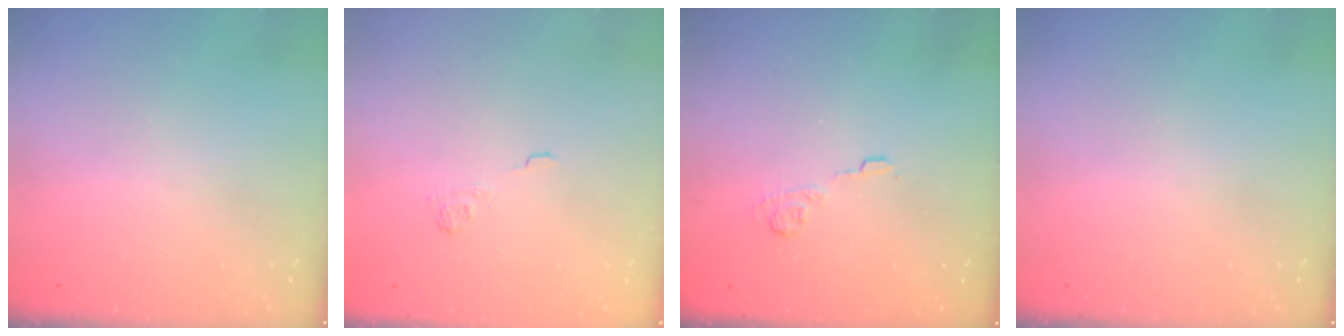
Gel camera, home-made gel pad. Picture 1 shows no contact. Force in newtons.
{"total": 2.3, "press": 1.8, "slide": 1.3}
{"total": 5.2, "press": 5.1, "slide": 0.9}
{"total": 0.0}